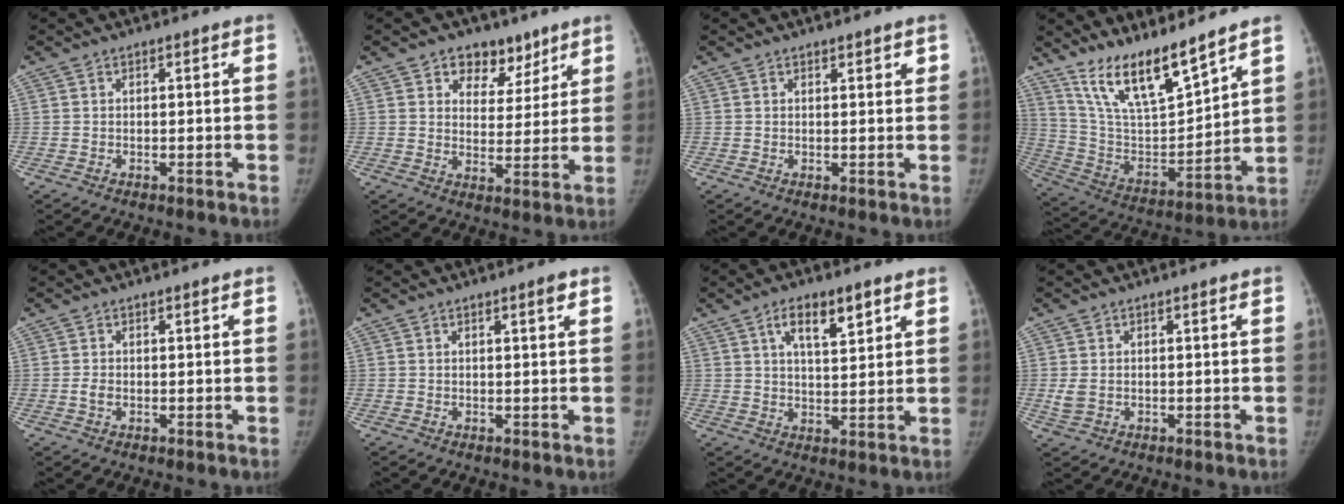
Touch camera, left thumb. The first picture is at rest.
{"total": 8.4, "force": [5.4, 5.8, 2.8], "torque": [0.004, -0.025, 0.082]}
{"total": 1.4, "force": [1.1, 0.6, 0.7], "torque": [0.004, -0.003, 0.012]}
{"total": 15.7, "force": [12.4, 3.5, 9.0], "torque": [-0.134, -0.073, 0.243]}
{"total": 1.4, "force": [-0.2, 1.0, 1.0], "torque": [-0.017, 0.000, -0.005]}
{"total": 1.1, "force": [0.6, 0.0, 0.9], "torque": [-0.011, -0.002, 0.009]}
{"total": 8.1, "force": [4.2, 3.1, 6.2], "torque": [-0.083, -0.018, 0.069]}
{"total": 2.5, "force": [-0.2, 1.9, 1.6], "torque": [-0.039, -0.001, -0.001]}